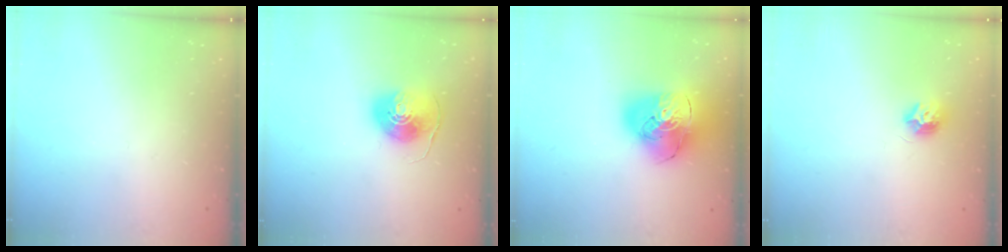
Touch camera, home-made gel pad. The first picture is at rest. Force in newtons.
{"total": 8.8, "press": 8.8, "slide": 0.6}
{"total": 20.4, "press": 20.2, "slide": 2.5}
{"total": 8.1, "press": 8.1, "slide": 0.1}